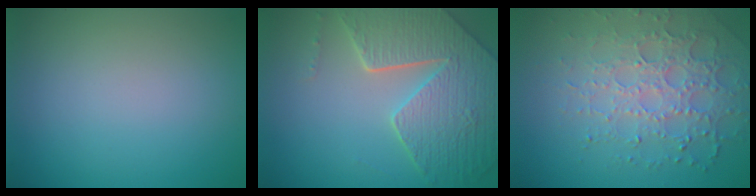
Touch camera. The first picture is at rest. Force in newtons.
{"total": 7.9, "press": 5.8, "slide": 5.5}
{"total": 4.9, "press": 4.3, "slide": 2.4}